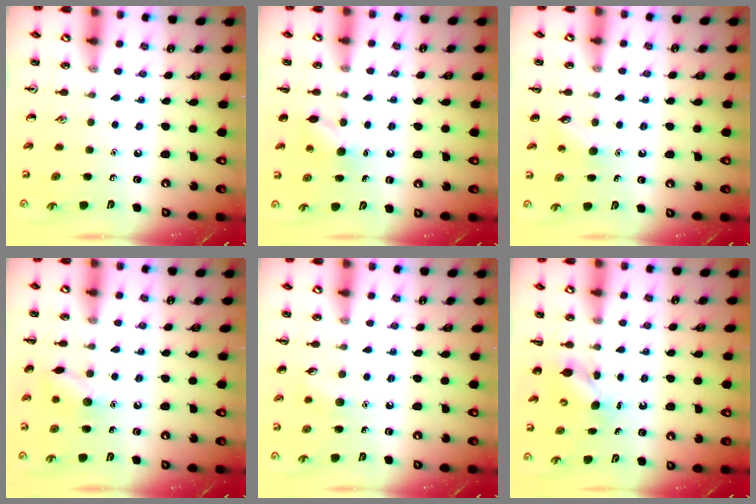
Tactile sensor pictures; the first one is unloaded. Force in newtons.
{"total": 5.7, "press": 5.5, "slide": 1.5}
{"total": 5.9, "press": 5.7, "slide": 1.3}
{"total": 7.6, "press": 7.6, "slide": 1.0}
{"total": 5.2, "press": 5.0, "slide": 1.3}
{"total": 4.4, "press": 4.2, "slide": 1.1}